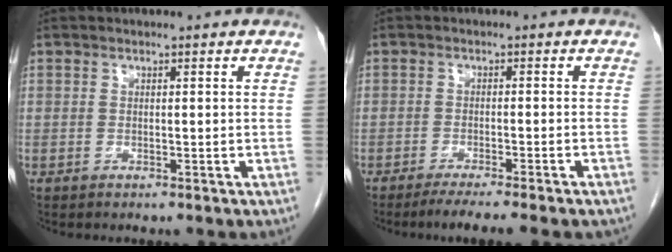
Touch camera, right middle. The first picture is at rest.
{"total": 8.4, "force": [-6.8, 0.0, 4.9], "torque": [-0.054, -0.015, -0.095]}